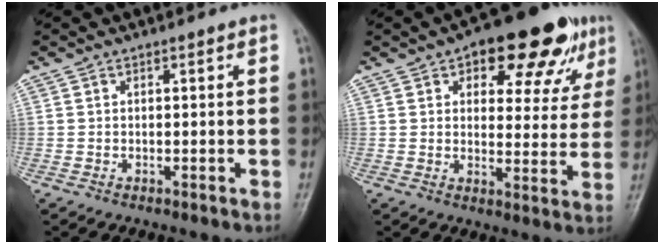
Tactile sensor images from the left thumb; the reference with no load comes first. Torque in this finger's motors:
{"motor_torque": [1.37, 1.38, 1.15, -0.53, 0.06]}